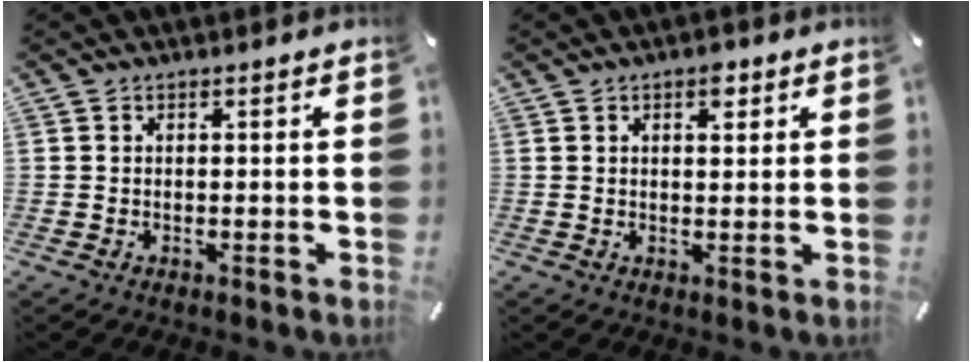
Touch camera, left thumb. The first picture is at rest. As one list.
[{"total": 3.1, "force": [1.5, 1.8, 2.0], "torque": [-0.011, -0.006, 0.018]}]